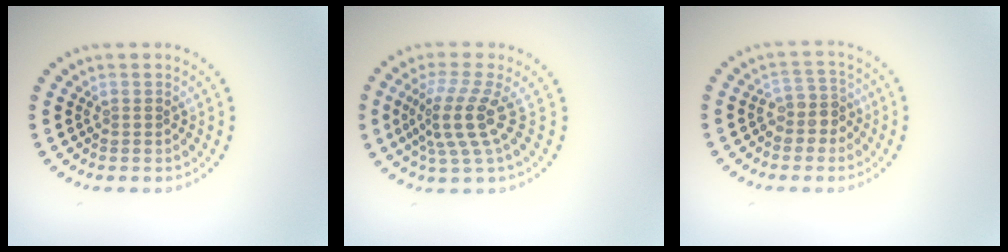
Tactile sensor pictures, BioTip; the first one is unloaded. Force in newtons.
{"total": 4.3, "press": 3.1, "slide": 3.0}
{"total": 2.5, "press": 2.1, "slide": 1.3}